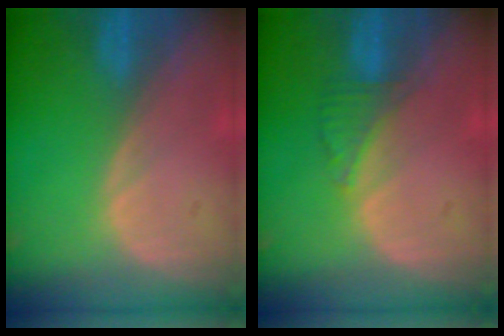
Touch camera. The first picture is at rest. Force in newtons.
{"total": 2.5, "press": 2.5, "slide": 0.2}